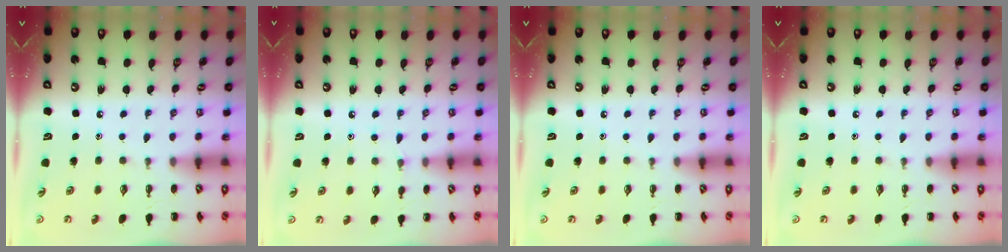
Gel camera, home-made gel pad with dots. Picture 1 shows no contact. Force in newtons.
{"total": 5.7, "press": 5.2, "slide": 2.2}
{"total": 0.0}
{"total": 0.0}